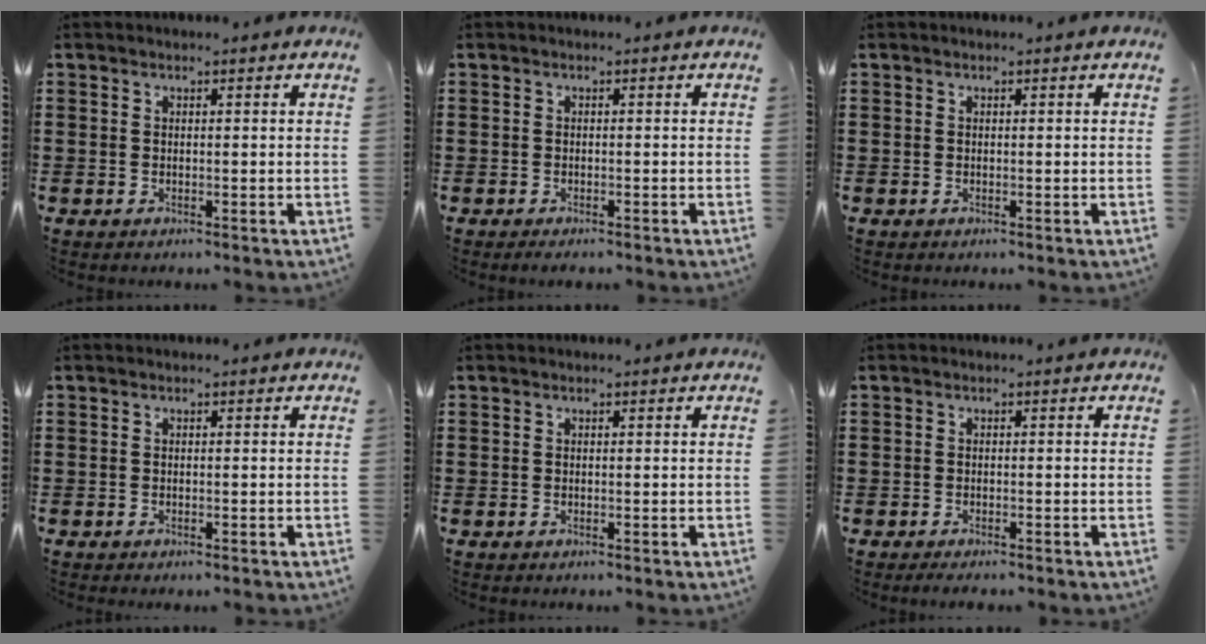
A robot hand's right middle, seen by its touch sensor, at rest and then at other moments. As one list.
[{"total": 0.6, "force": [-0.6, 0.1, 0.1], "torque": [-0.004, -0.002, -0.012]}, {"total": 0.0}, {"total": 0.0}, {"total": 0.0}, {"total": 0.9, "force": [-0.8, 0.0, 0.2], "torque": [-0.008, -0.003, -0.016]}]